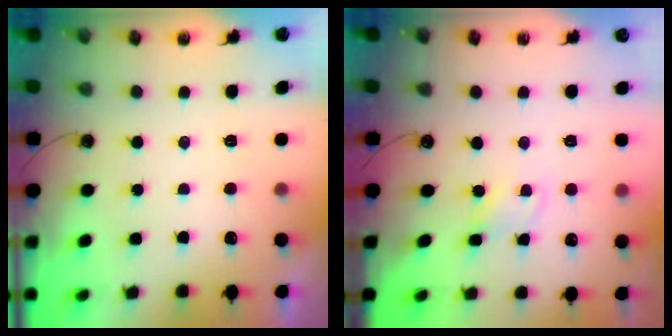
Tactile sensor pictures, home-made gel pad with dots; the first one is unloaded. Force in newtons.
{"total": 1.4, "press": 1.4, "slide": 0.2}